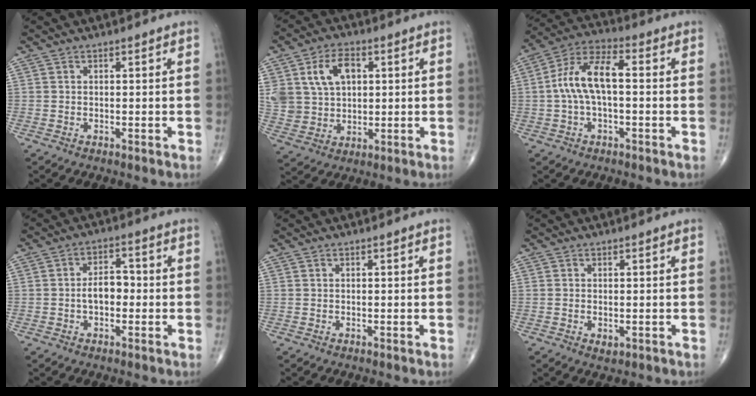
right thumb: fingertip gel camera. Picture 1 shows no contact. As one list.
[{"total": 11.9, "force": [3.6, 8.4, 7.6], "torque": [-0.124, 0.001, 0.073]}, {"total": 11.0, "force": [0.0, 5.2, 9.7], "torque": [-0.195, 0.038, -0.006]}, {"total": 5.2, "force": [-0.8, 3.2, 4.0], "torque": [-0.057, 0.023, -0.020]}, {"total": 0.0}, {"total": 1.6, "force": [-0.4, 1.0, 1.2], "torque": [-0.019, -0.004, -0.003]}]